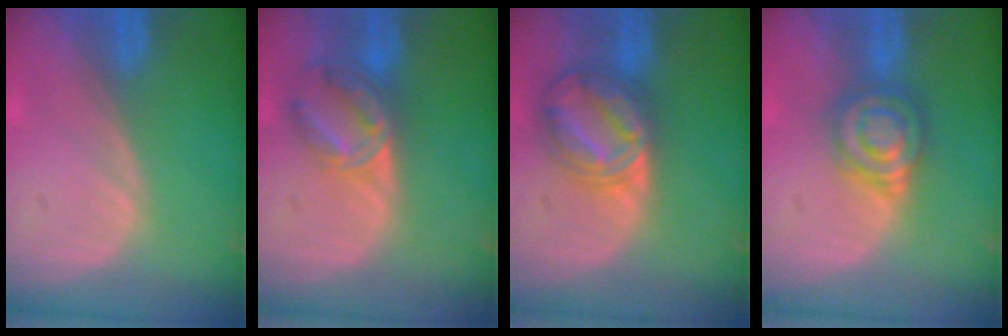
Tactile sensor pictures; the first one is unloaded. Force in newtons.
{"total": 7.1, "press": 5.9, "slide": 4.0}
{"total": 7.7, "press": 7.6, "slide": 0.5}
{"total": 6.3, "press": 6.3, "slide": 0.0}